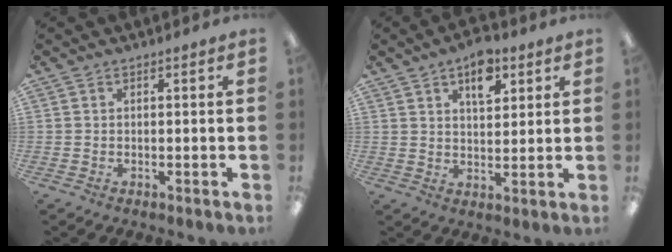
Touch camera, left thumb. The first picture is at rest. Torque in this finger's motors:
{"motor_torque": [-0.07, 0.06, -0.14, -0.20, 0.03]}